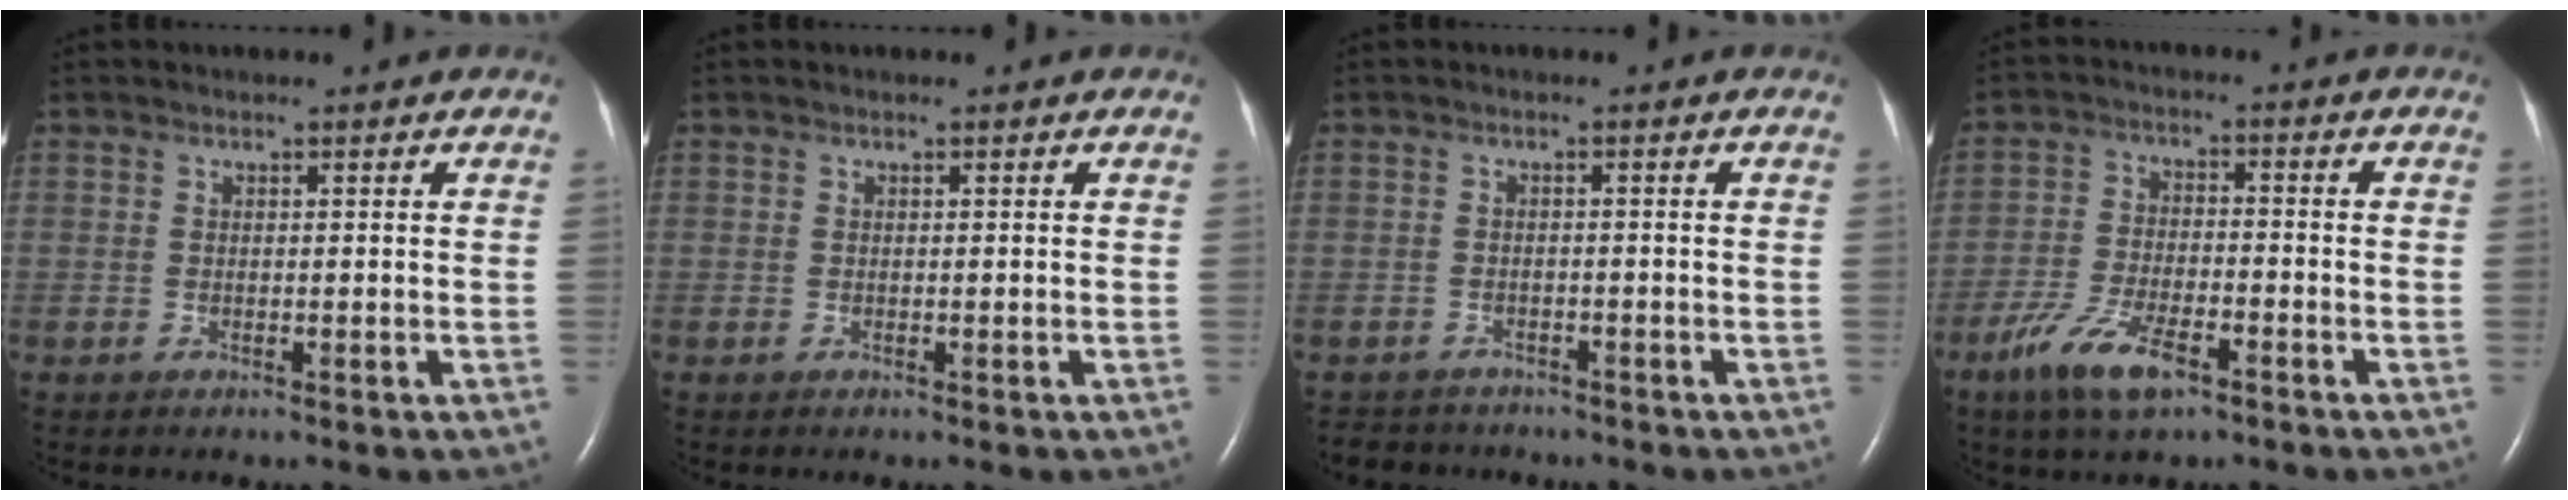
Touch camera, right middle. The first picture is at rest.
{"total": 0.0}
{"total": 4.9, "force": [-4.6, 1.9, 0.3], "torque": [-0.001, -0.002, -0.065]}
{"total": 8.7, "force": [-5.3, 2.6, 6.4], "torque": [-0.137, -0.012, -0.097]}